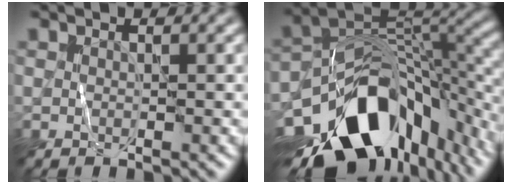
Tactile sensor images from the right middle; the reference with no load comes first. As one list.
[{"total": 16.3, "force": [-8.6, 9.1, 10.5], "torque": [-0.183, 0.006, -0.130]}]